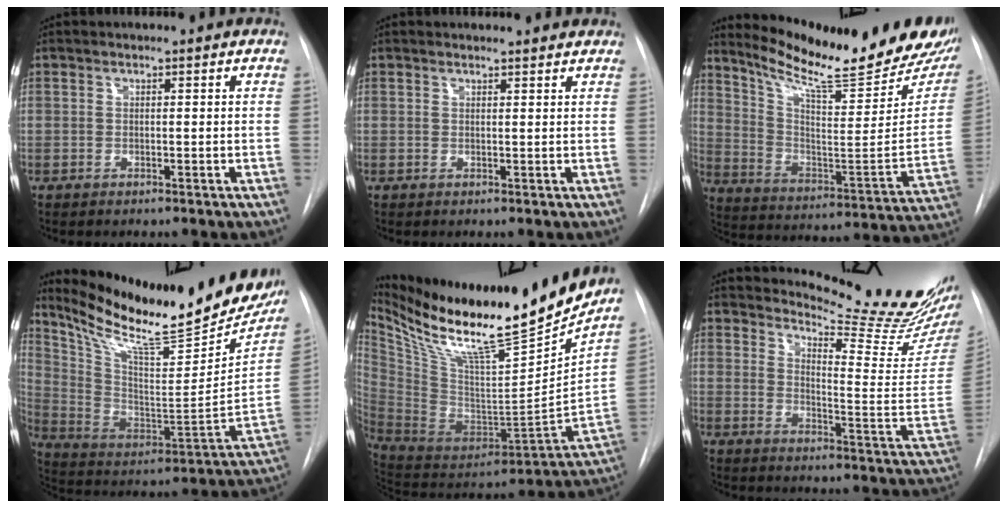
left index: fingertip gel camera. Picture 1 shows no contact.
{"total": 3.5, "force": [3.5, 0.6, 0.4], "torque": [-0.007, 0.002, 0.031]}
{"total": 24.5, "force": [20.5, 2.7, 13.2], "torque": [-0.212, -0.078, 0.291]}
{"total": 29.0, "force": [23.9, 5.7, 15.4], "torque": [-0.255, -0.059, 0.347]}
{"total": 28.1, "force": [23.1, 2.9, 15.9], "torque": [-0.277, -0.064, 0.372]}
{"total": 17.9, "force": [17.1, -1.5, 5.0], "torque": [-0.085, -0.150, 0.215]}